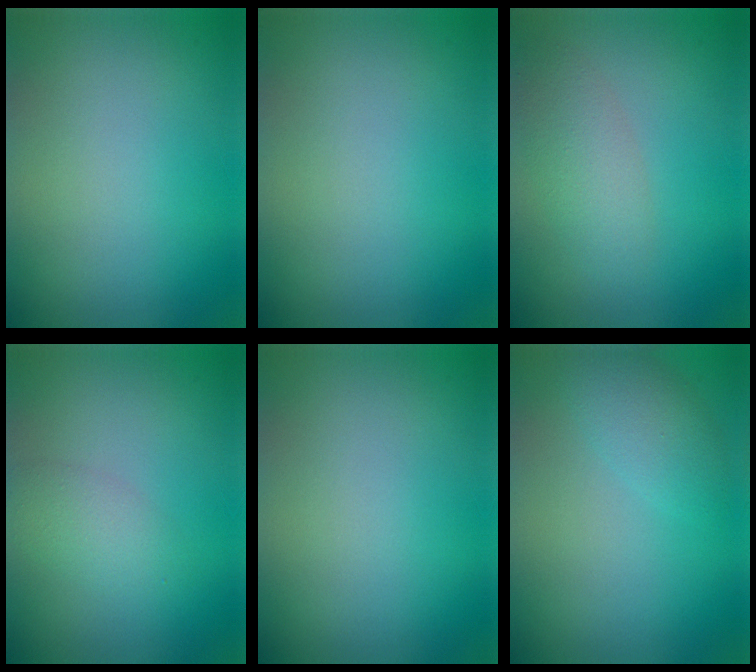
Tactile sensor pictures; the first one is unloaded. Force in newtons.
{"total": 0.0}
{"total": 2.8, "press": 2.8, "slide": 0.2}
{"total": 2.1, "press": 2.1, "slide": 0.0}
{"total": 0.0}
{"total": 2.3, "press": 2.3, "slide": 0.2}